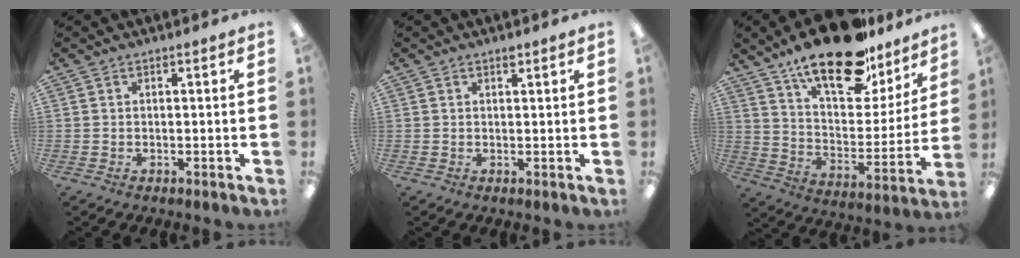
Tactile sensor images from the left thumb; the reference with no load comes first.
{"total": 1.1, "force": [0.9, 0.2, 0.6], "torque": [-0.004, -0.003, 0.015]}
{"total": 23.0, "force": [17.0, 9.0, 12.6], "torque": [-0.198, -0.113, 0.293]}